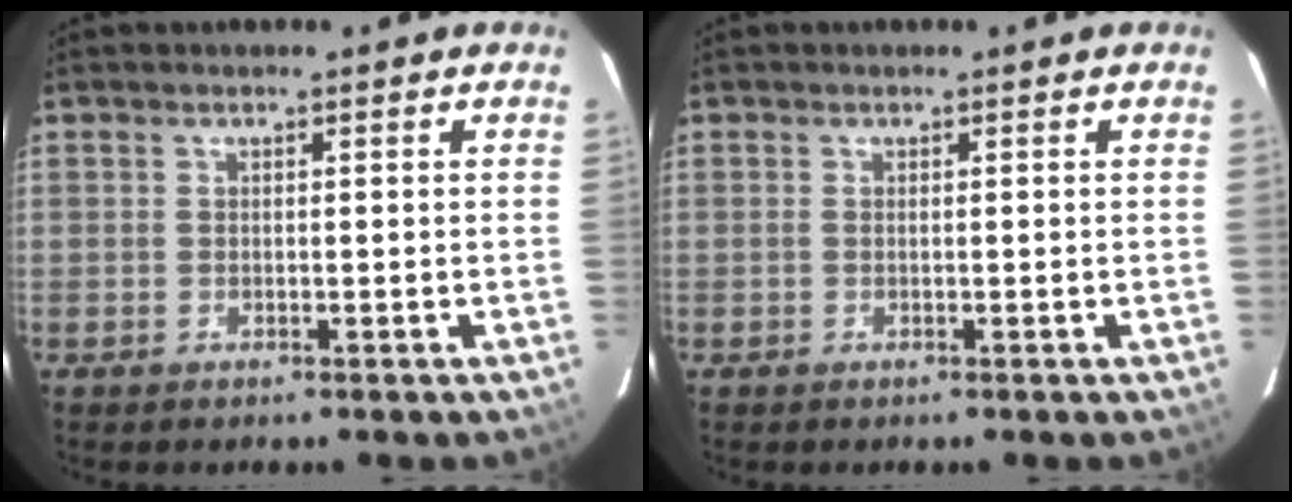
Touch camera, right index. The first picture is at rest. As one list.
[{"total": 0.0}]